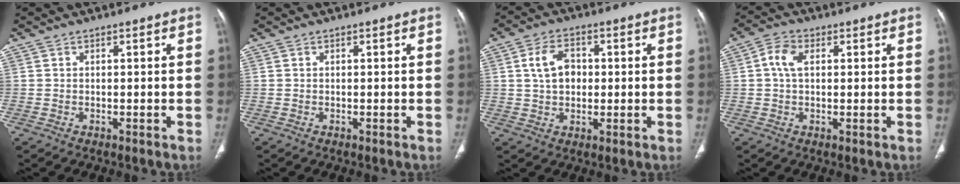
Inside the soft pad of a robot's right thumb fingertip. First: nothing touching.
{"total": 0.0}
{"total": 7.1, "force": [1.1, 4.9, 5.0], "torque": [-0.074, 0.007, 0.019]}
{"total": 4.5, "force": [1.1, 2.7, 3.4], "torque": [-0.070, 0.007, 0.016]}